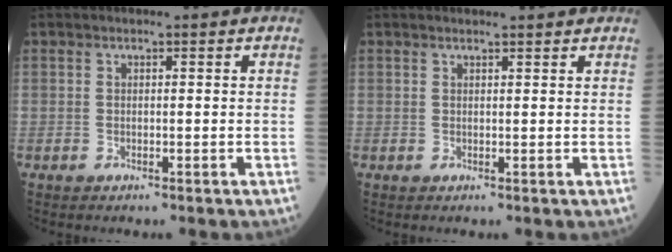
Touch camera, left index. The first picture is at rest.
{"total": 3.0, "force": [2.8, 0.2, 0.9], "torque": [-0.013, 0.015, 0.032]}